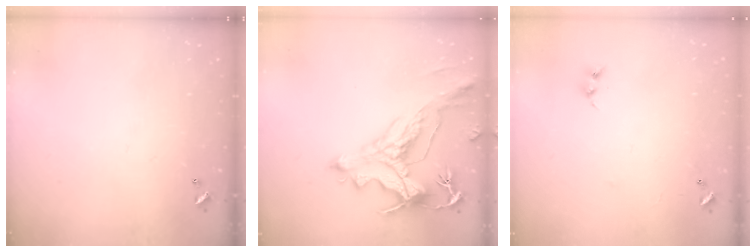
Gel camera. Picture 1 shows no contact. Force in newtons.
{"total": 2.9, "press": 2.6, "slide": 1.5}
{"total": 6.3, "press": 6.2, "slide": 0.7}